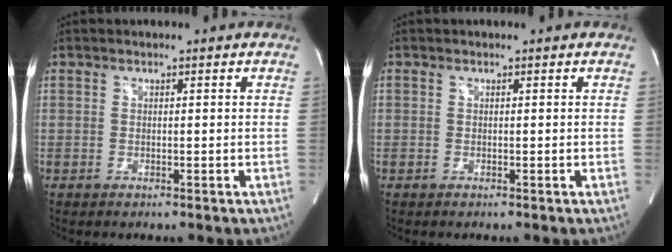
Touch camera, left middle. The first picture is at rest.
{"total": 2.0, "force": [-0.8, -1.5, -0.9], "torque": [0.019, -0.012, -0.014]}